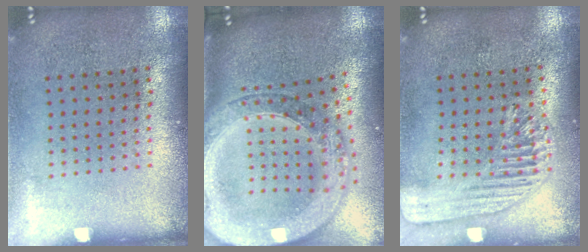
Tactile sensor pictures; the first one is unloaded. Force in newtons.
{"total": 3.9, "press": 3.0, "slide": 2.5}
{"total": 1.6, "press": 1.5, "slide": 0.6}